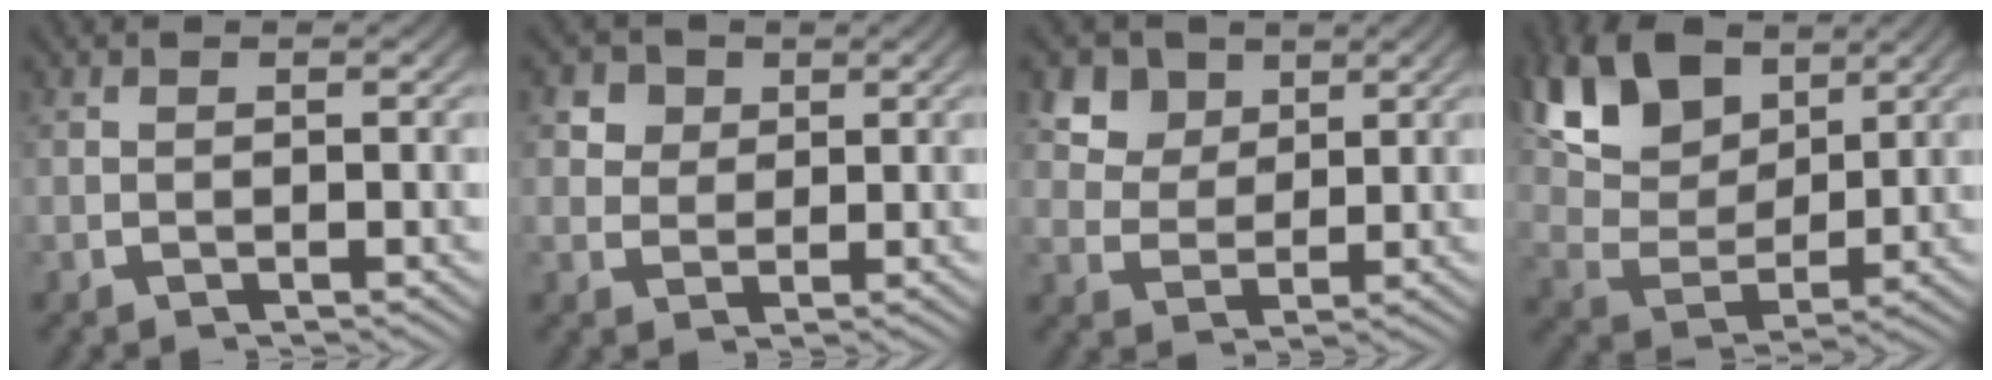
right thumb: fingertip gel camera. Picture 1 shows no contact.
{"total": 3.7, "force": [1.6, 3.0, 1.5], "torque": [-0.034, -0.012, 0.033]}
{"total": 6.5, "force": [3.1, 4.9, 2.9], "torque": [-0.069, -0.009, 0.053]}
{"total": 9.9, "force": [3.7, 6.4, 6.6], "torque": [-0.146, -0.017, 0.070]}